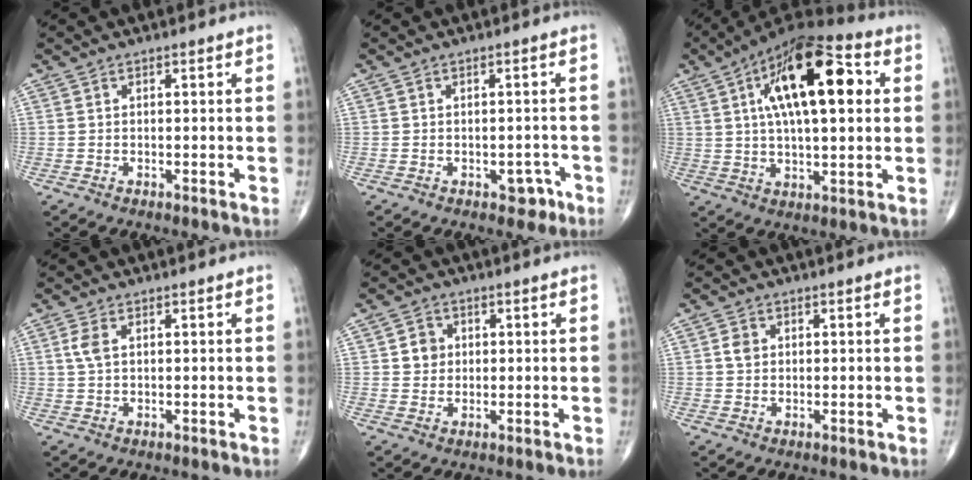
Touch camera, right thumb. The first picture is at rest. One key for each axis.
{"total": 2.8, "fx": -1.5, "fy": 2.0, "fz": 1.4, "tx": 0.003, "ty": 0.010, "tz": -0.017}
{"total": 21.1, "fx": 5.5, "fy": 8.6, "fz": 18.4, "tx": -0.290, "ty": 0.012, "tz": 0.079}
{"total": 2.8, "fx": 0.8, "fy": 1.5, "fz": 2.2, "tx": -0.057, "ty": 0.008, "tz": 0.018}
{"total": 3.6, "fx": 0.7, "fy": 3.3, "fz": 1.4, "tx": -0.003, "ty": 0.001, "tz": 0.009}
{"total": 2.1, "fx": 0.4, "fy": 1.7, "fz": 1.1, "tx": -0.015, "ty": 0.000, "tz": 0.008}